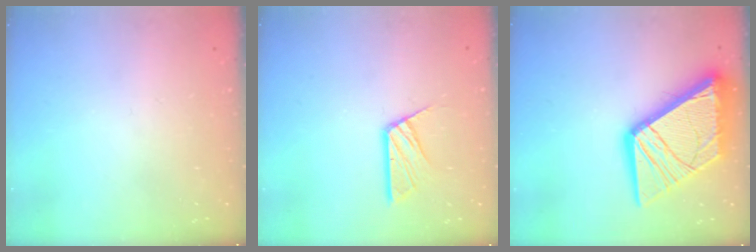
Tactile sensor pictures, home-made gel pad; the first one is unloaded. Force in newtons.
{"total": 10.6, "press": 10.6, "slide": 0.8}
{"total": 24.9, "press": 24.8, "slide": 2.8}